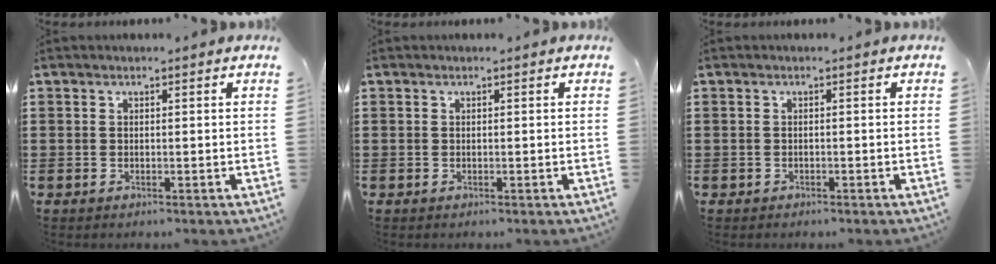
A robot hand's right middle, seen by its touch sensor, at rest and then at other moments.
{"total": 0.0}
{"total": 0.5, "force": [-0.4, 0.2, -0.1], "torque": [0.000, 0.003, -0.011]}